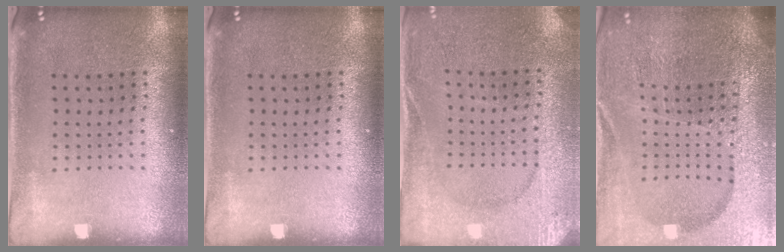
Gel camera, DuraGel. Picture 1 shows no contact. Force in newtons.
{"total": 0.0}
{"total": 2.7, "press": 2.6, "slide": 0.4}
{"total": 5.8, "press": 5.1, "slide": 2.7}